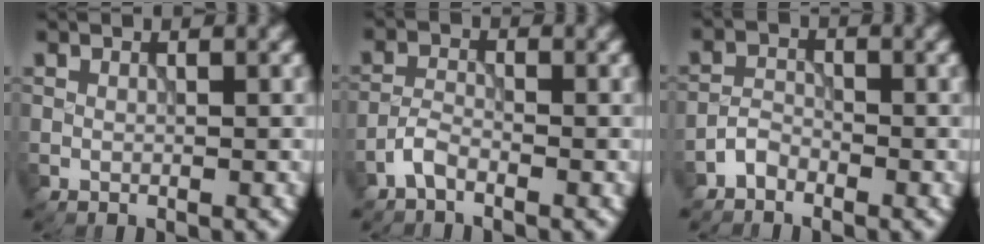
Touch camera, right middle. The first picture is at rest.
{"total": 1.8, "force": [-1.4, 0.6, 1.0], "torque": [-0.021, 0.005, -0.036]}
{"total": 1.7, "force": [-1.5, 0.8, 0.5], "torque": [-0.006, 0.008, -0.034]}